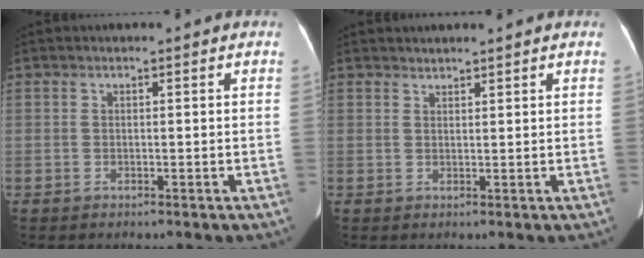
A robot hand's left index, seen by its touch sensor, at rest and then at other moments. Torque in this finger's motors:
{"motor_torque": [-0.96, 0.19, -1.02, -0.13]}